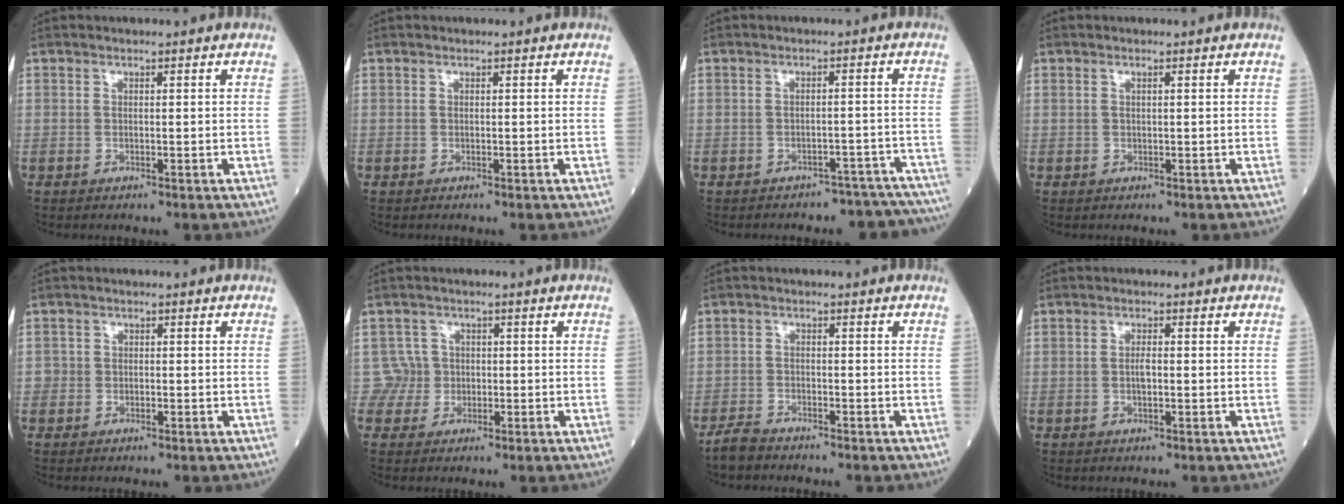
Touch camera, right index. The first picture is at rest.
{"total": 0.0}
{"total": 11.2, "force": [-10.4, 3.9, 1.2], "torque": [0.005, 0.020, -0.107]}
{"total": 0.5, "force": [0.2, 0.0, 0.5], "torque": [-0.014, 0.005, 0.004]}
{"total": 1.5, "force": [-0.6, 1.3, 0.5], "torque": [-0.001, 0.006, -0.012]}
{"total": 3.0, "force": [-0.4, 2.9, -0.6], "torque": [0.028, 0.011, -0.013]}
{"total": 2.9, "force": [-2.8, 0.5, 0.6], "torque": [-0.016, -0.006, -0.055]}
{"total": 1.9, "force": [-0.3, 0.5, 1.8], "torque": [-0.037, 0.002, -0.006]}